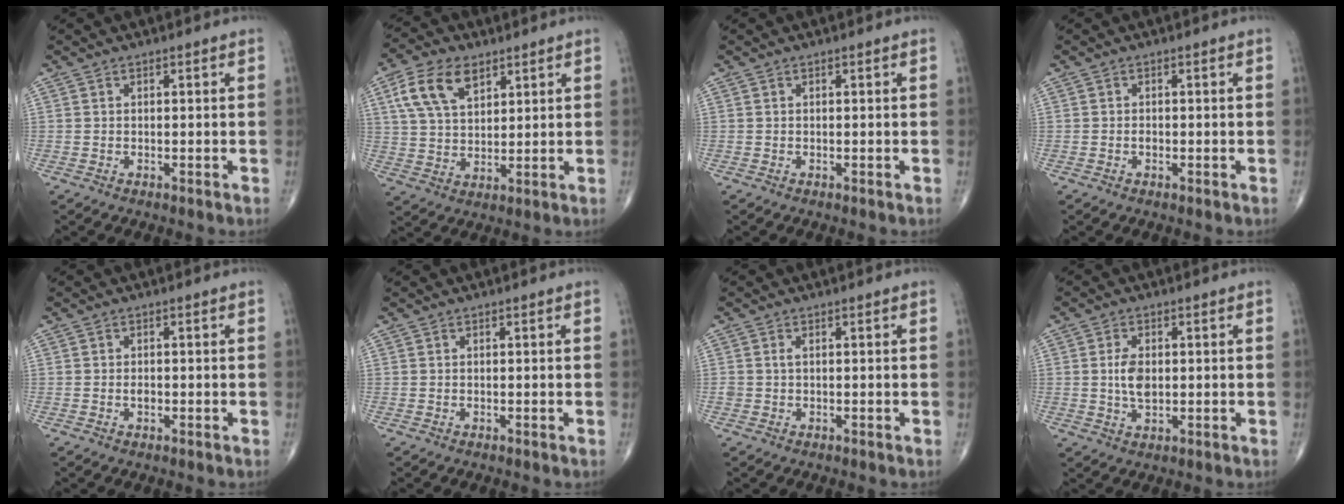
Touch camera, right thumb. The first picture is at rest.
{"total": 10.7, "force": [5.1, 6.1, 7.2], "torque": [-0.129, -0.007, 0.099]}
{"total": 0.0}
{"total": 0.7, "force": [-0.3, 0.4, 0.4], "torque": [-0.004, 0.002, -0.005]}
{"total": 1.1, "force": [-0.3, 0.7, 0.8], "torque": [-0.009, 0.002, -0.005]}
{"total": 0.0}
{"total": 0.9, "force": [0.1, 0.6, 0.7], "torque": [-0.014, 0.001, 0.003]}
{"total": 4.7, "force": [0.3, 2.6, 3.8], "torque": [-0.070, -0.003, 0.006]}